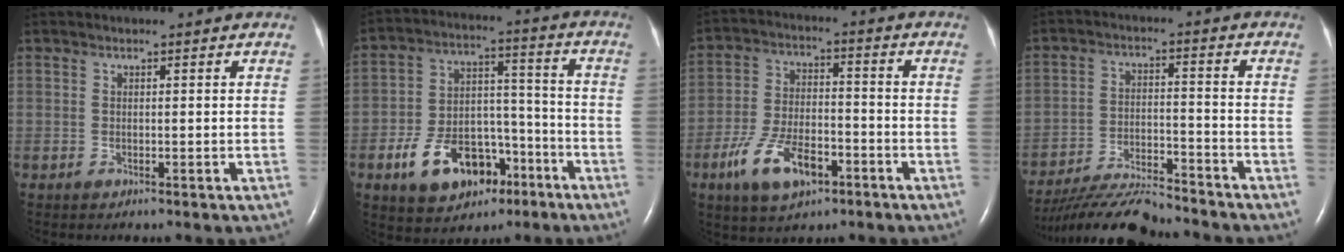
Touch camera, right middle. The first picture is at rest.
{"total": 13.6, "force": [-7.1, 7.9, 8.6], "torque": [-0.149, 0.022, -0.109]}
{"total": 10.6, "force": [-5.5, 4.7, 7.7], "torque": [-0.162, 0.002, -0.096]}
{"total": 13.0, "force": [-12.2, 1.1, 4.3], "torque": [-0.076, -0.007, -0.205]}